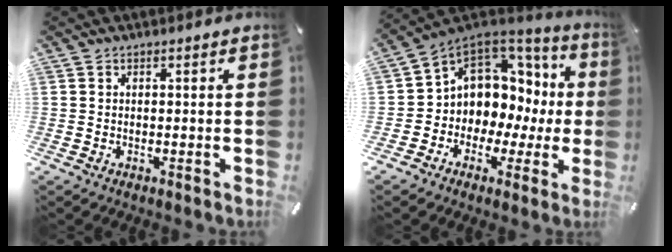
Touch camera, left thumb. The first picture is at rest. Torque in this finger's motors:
{"motor_torque": [0.63, 0.82, 0.95, 0.88, 0.17]}